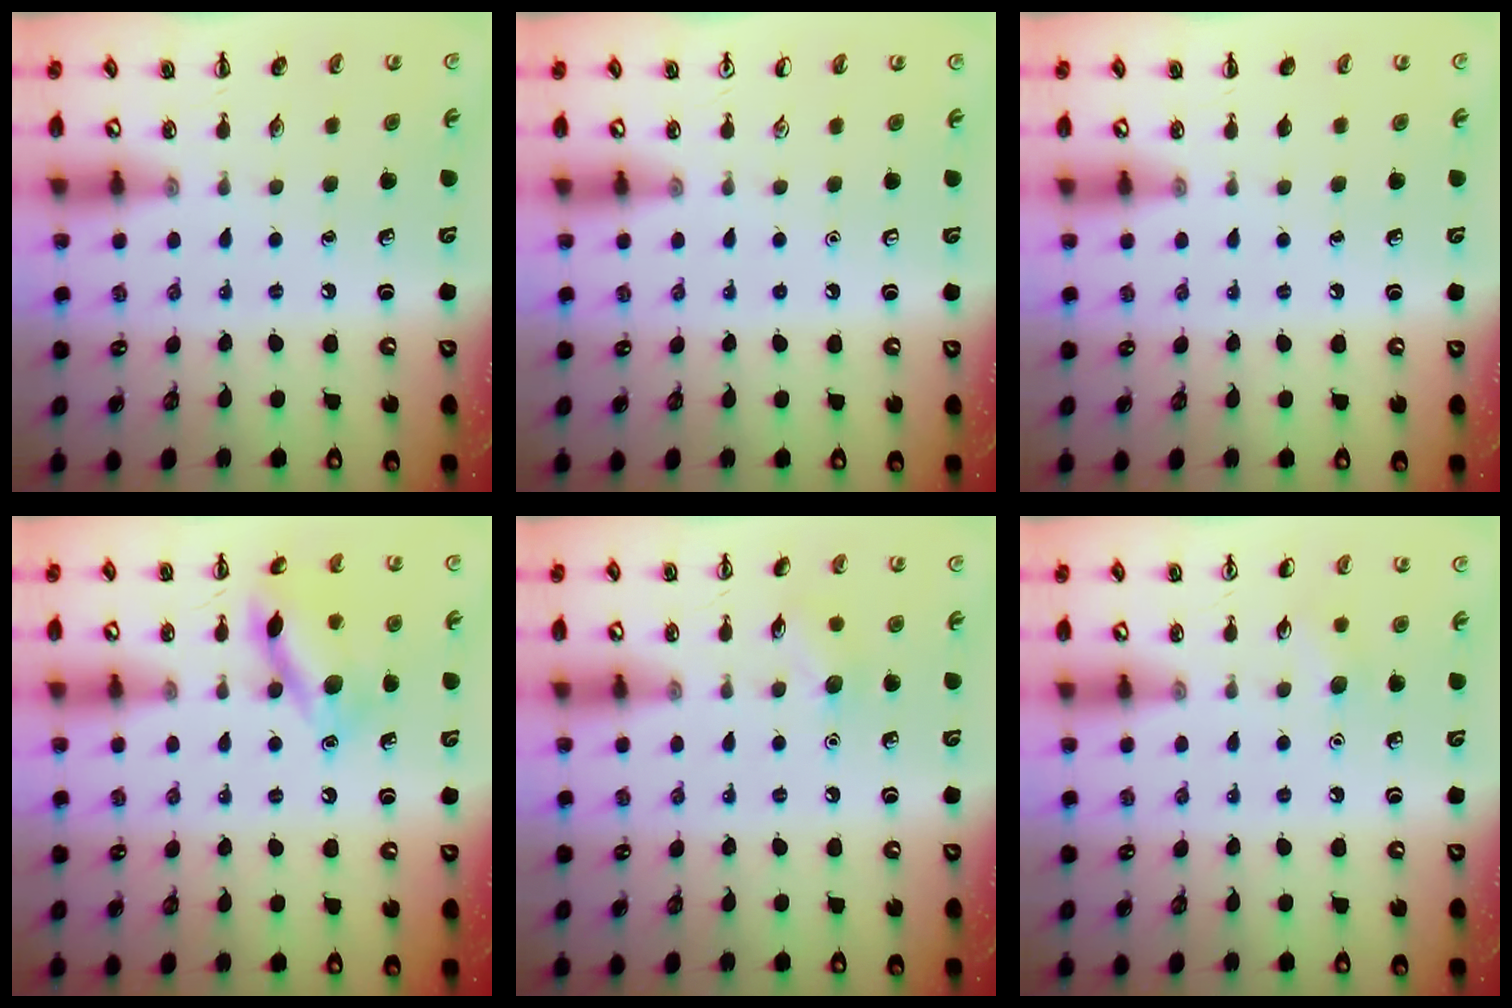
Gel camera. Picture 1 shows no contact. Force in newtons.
{"total": 0.0}
{"total": 0.0}
{"total": 13.7, "press": 13.7, "slide": 1.3}
{"total": 6.0, "press": 5.8, "slide": 1.5}
{"total": 4.5, "press": 4.3, "slide": 1.2}